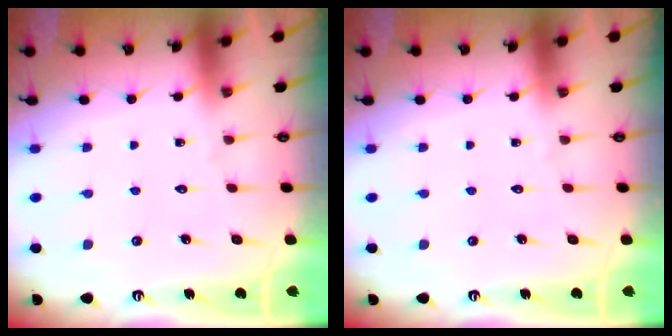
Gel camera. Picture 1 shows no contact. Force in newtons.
{"total": 0.0}